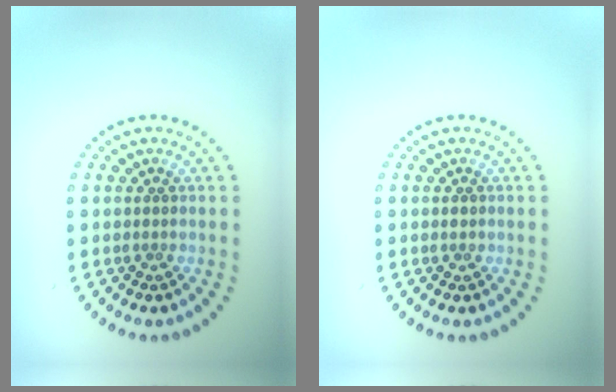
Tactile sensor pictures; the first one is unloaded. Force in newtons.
{"total": 0.8, "press": 0.8, "slide": 0.0}